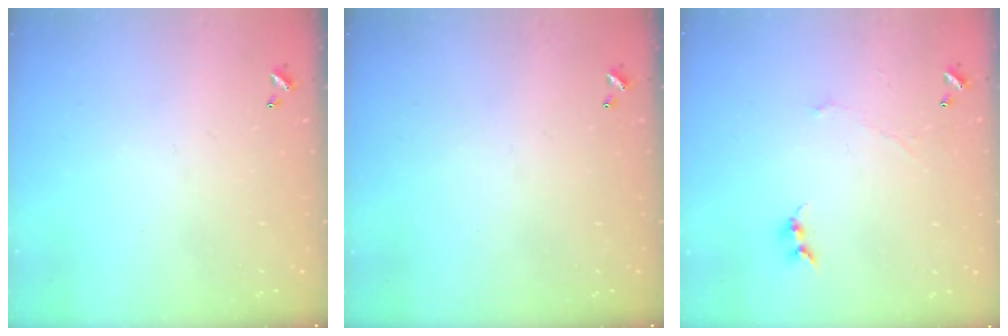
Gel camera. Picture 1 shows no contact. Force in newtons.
{"total": 0.0}
{"total": 0.0}